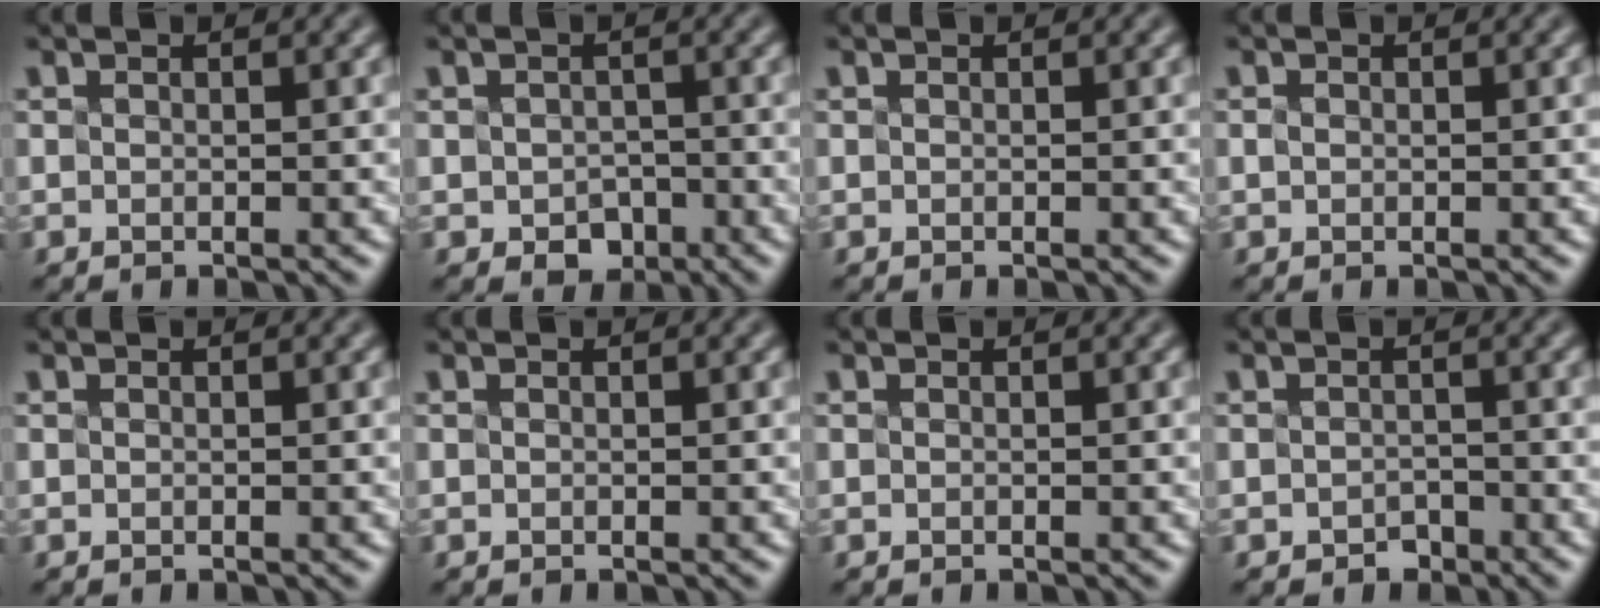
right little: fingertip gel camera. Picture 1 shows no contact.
{"total": 1.8, "force": [-1.3, 1.2, 0.5], "torque": [-0.006, -0.007, -0.005]}
{"total": 0.0}
{"total": 0.5, "force": [-0.2, -0.2, -0.4], "torque": [0.000, 0.002, 0.006]}
{"total": 0.0}
{"total": 0.0}
{"total": 0.0}
{"total": 1.2, "force": [-1.1, 0.2, -0.3], "torque": [0.003, -0.001, -0.006]}